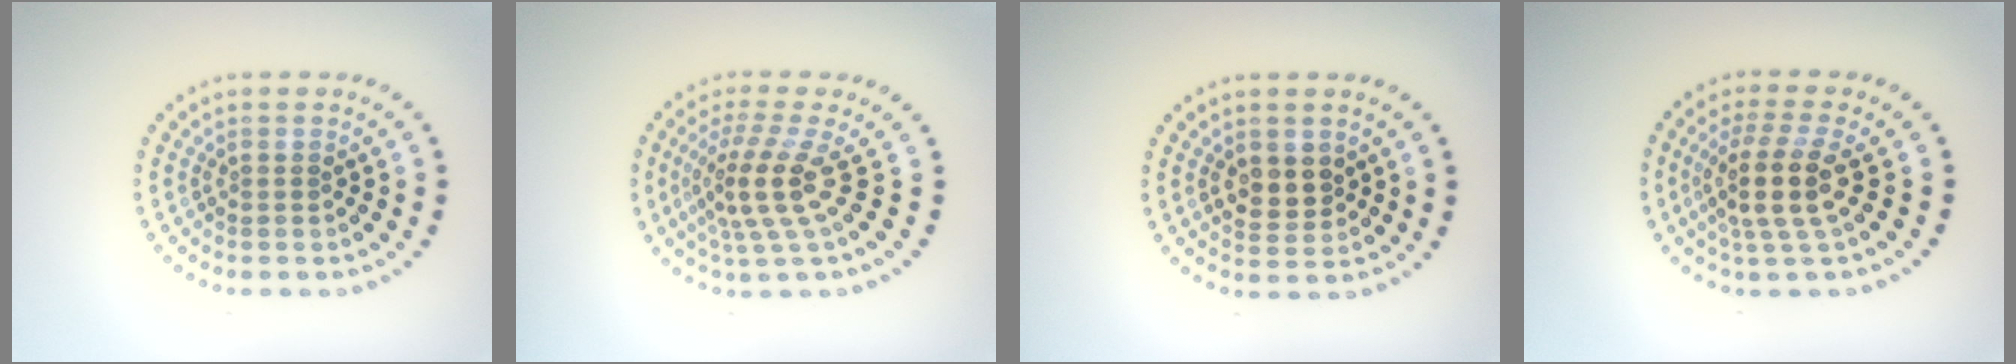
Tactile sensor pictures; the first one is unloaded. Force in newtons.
{"total": 4.2, "press": 2.8, "slide": 3.1}
{"total": 2.6, "press": 2.5, "slide": 0.6}
{"total": 4.3, "press": 3.4, "slide": 2.5}